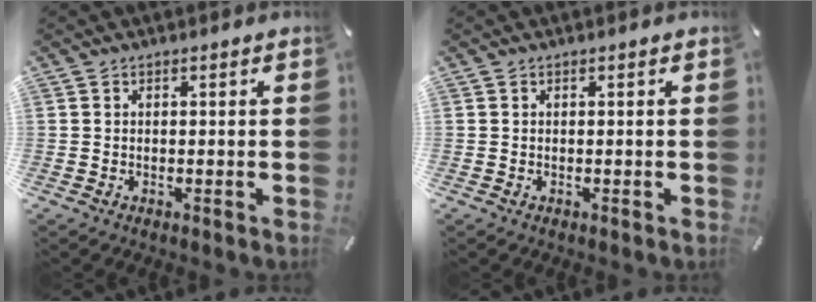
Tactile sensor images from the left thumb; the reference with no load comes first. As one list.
[{"total": 0.0}]